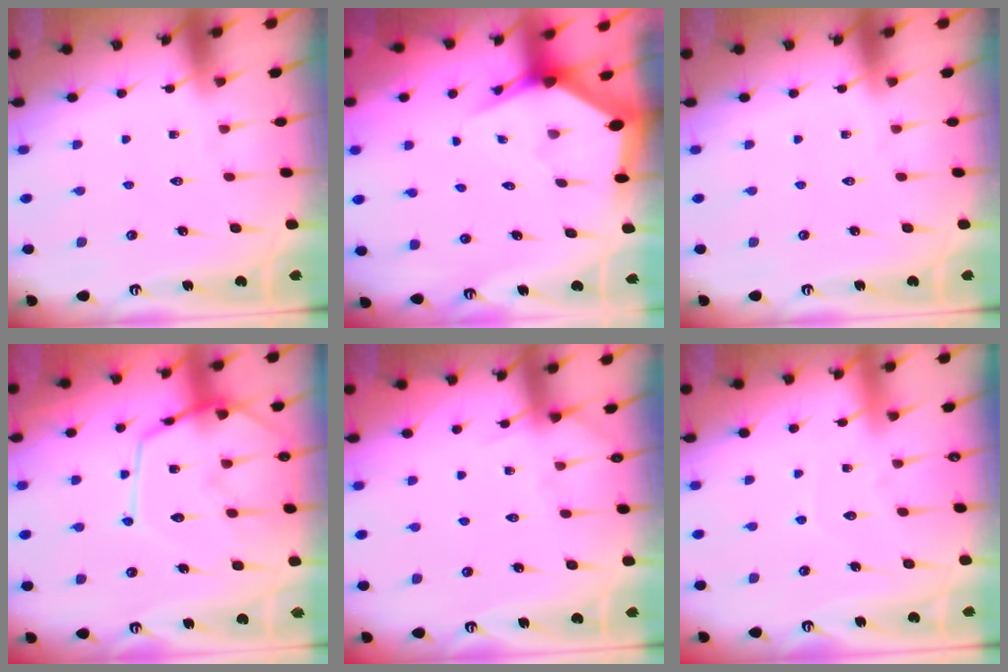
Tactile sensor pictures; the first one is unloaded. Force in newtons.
{"total": 3.5, "press": 3.5, "slide": 0.4}
{"total": 0.0}
{"total": 14.6, "press": 14.5, "slide": 1.2}
{"total": 4.2, "press": 4.2, "slide": 0.6}
{"total": 5.1, "press": 5.0, "slide": 0.5}